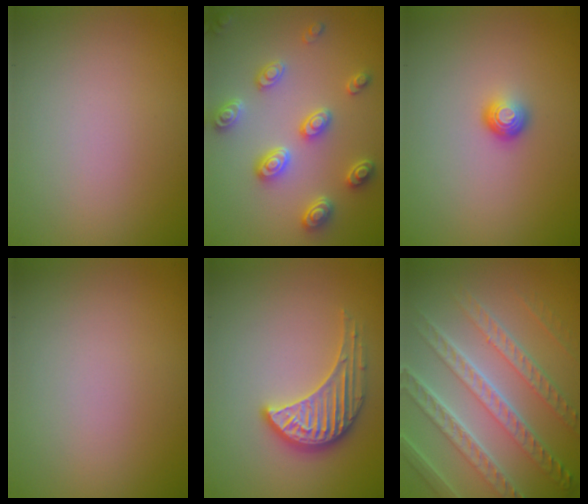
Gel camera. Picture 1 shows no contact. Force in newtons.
{"total": 3.8, "press": 3.7, "slide": 1.0}
{"total": 1.5, "press": 1.0, "slide": 1.1}
{"total": 0.0}
{"total": 3.7, "press": 3.3, "slide": 1.7}
{"total": 8.2, "press": 5.8, "slide": 5.8}